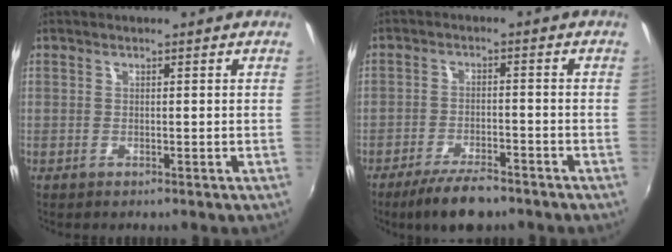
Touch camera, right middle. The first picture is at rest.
{"total": 8.1, "force": [-6.3, 2.4, 4.4], "torque": [-0.103, -0.011, -0.105]}